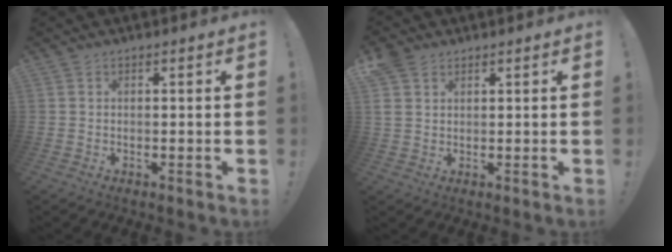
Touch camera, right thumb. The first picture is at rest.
{"total": 4.8, "force": [2.8, 3.3, 2.1], "torque": [-0.037, -0.004, 0.057]}